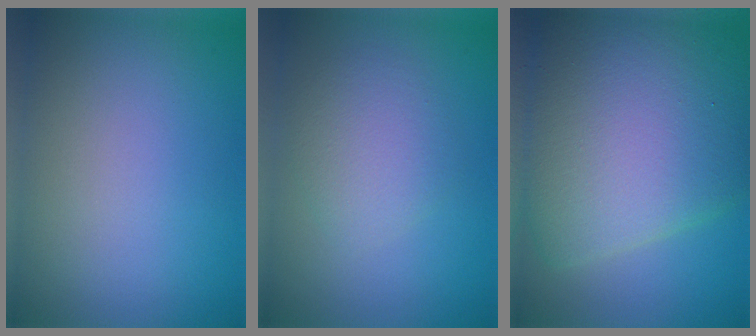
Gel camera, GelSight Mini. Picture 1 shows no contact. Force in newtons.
{"total": 3.0, "press": 3.0, "slide": 0.1}
{"total": 14.8, "press": 14.8, "slide": 0.4}